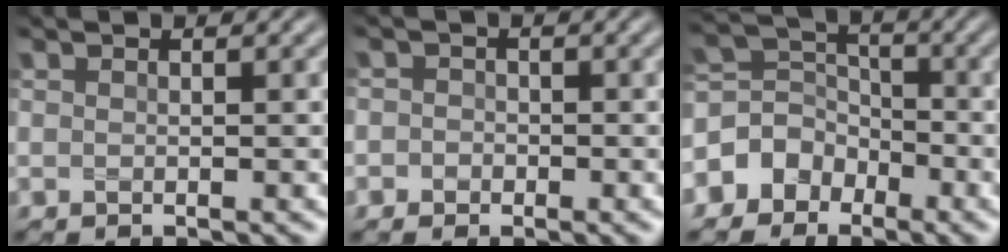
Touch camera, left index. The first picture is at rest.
{"total": 1.8, "force": [-0.2, 1.8, 0.5], "torque": [0.013, 0.006, -0.025]}
{"total": 5.0, "force": [-2.5, 4.1, 1.3], "torque": [-0.007, 0.016, -0.070]}